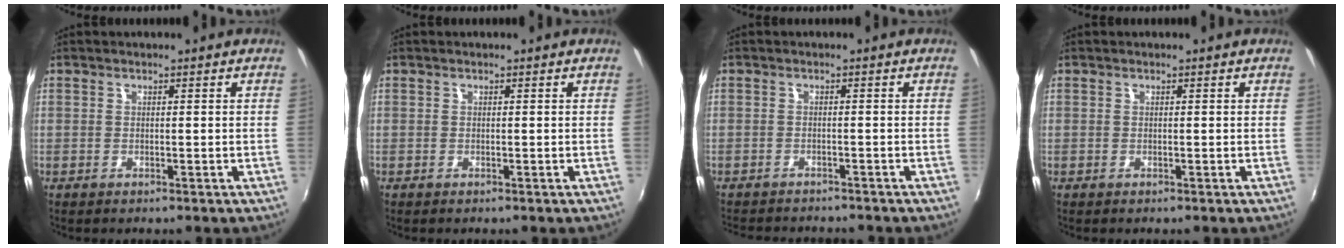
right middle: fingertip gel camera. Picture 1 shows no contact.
{"total": 0.0}
{"total": 6.5, "force": [-6.1, 1.4, 1.9], "torque": [-0.051, -0.016, -0.091]}
{"total": 0.0}